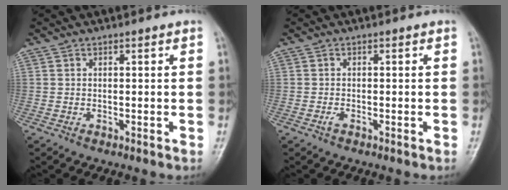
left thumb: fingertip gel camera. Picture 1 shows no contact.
{"total": 0.9, "force": [-0.5, 0.4, 0.6], "torque": [-0.013, 0.000, -0.011]}